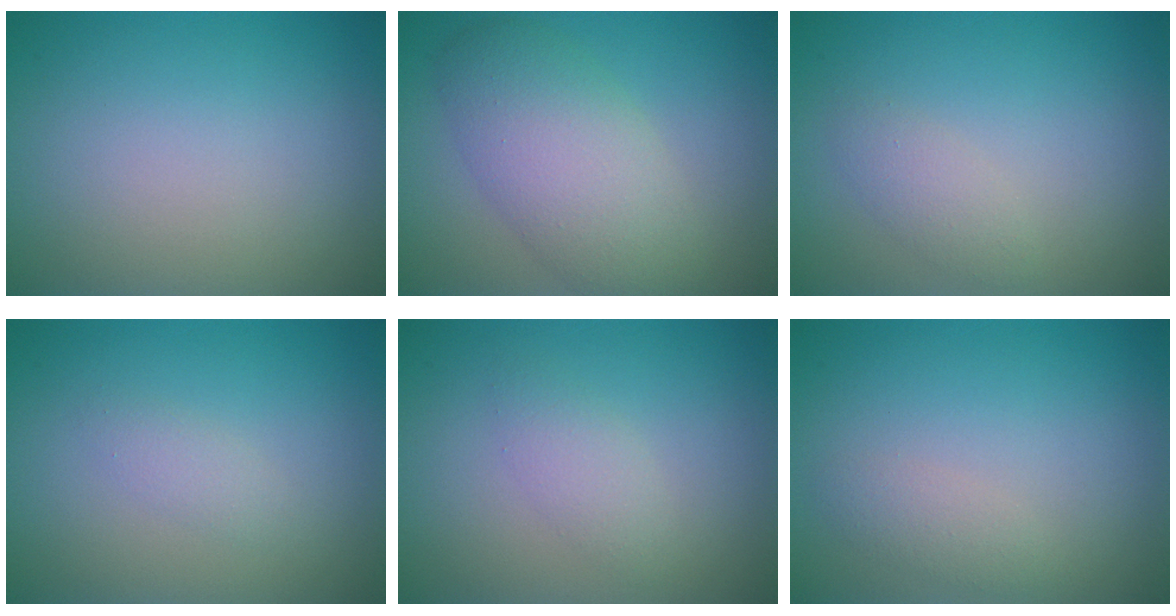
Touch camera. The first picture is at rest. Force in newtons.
{"total": 6.5, "press": 6.5, "slide": 0.3}
{"total": 1.5, "press": 1.5, "slide": 0.0}
{"total": 1.1, "press": 1.1, "slide": 0.0}
{"total": 1.7, "press": 1.7, "slide": 0.1}
{"total": 1.4, "press": 1.4, "slide": 0.1}